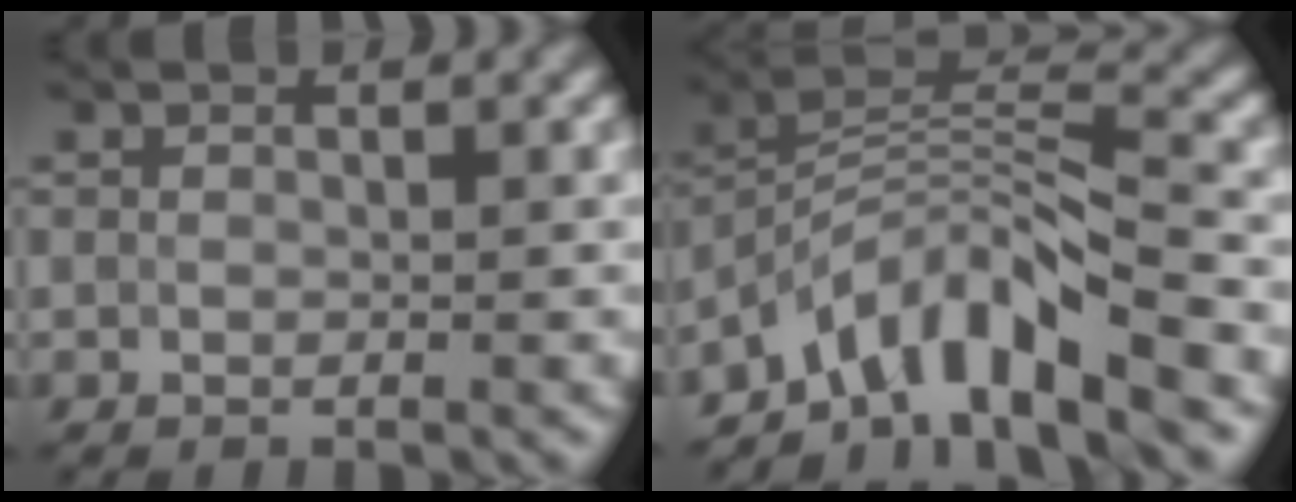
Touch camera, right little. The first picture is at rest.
{"total": 7.2, "force": [-5.3, 1.5, 4.6], "torque": [-0.065, 0.008, -0.108]}